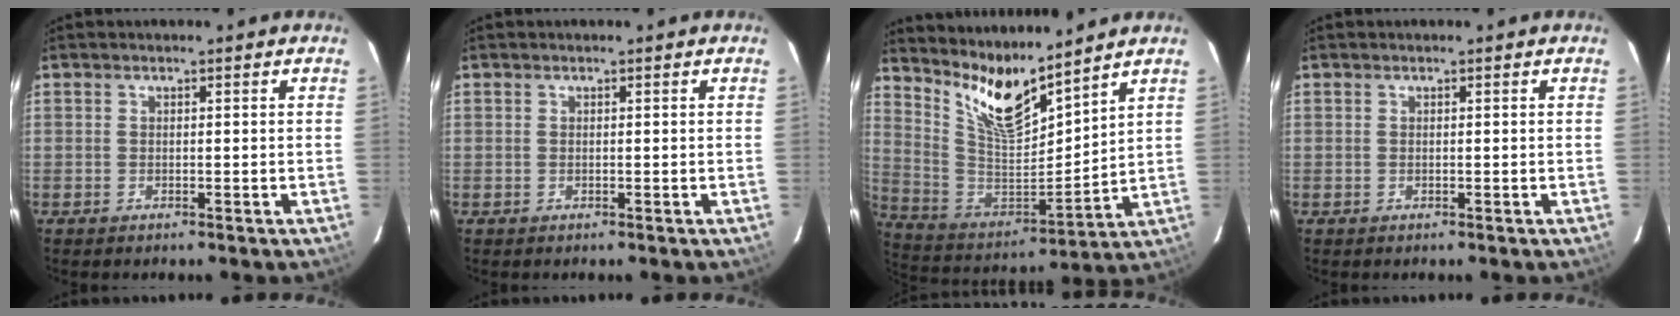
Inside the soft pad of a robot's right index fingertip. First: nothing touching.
{"total": 0.0}
{"total": 13.5, "force": [11.1, 2.2, 7.3], "torque": [-0.139, -0.026, 0.218]}
{"total": 0.0}